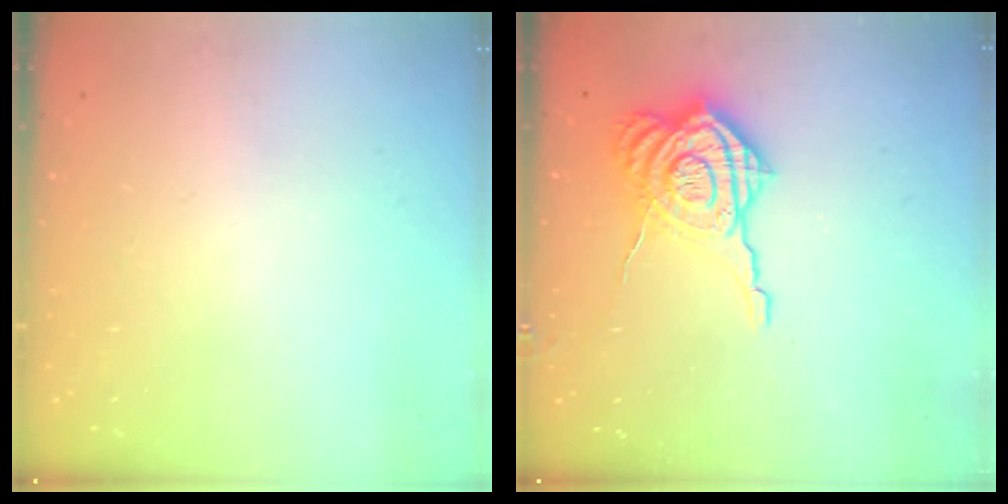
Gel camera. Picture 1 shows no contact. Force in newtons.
{"total": 13.1, "press": 13.1, "slide": 0.9}